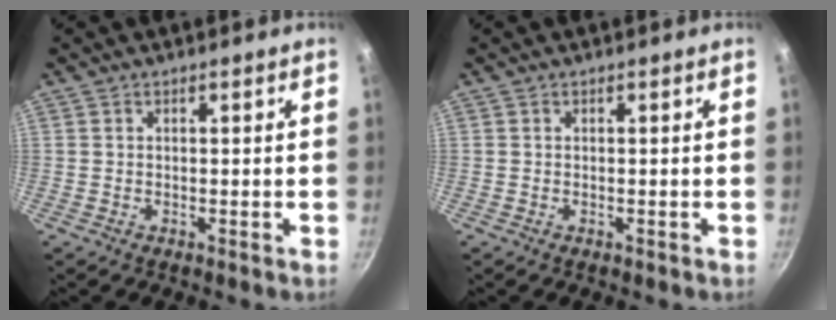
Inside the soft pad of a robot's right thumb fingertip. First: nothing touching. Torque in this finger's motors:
{"motor_torque": [0.25, 0.07, 0.29, -0.09, 0.03]}